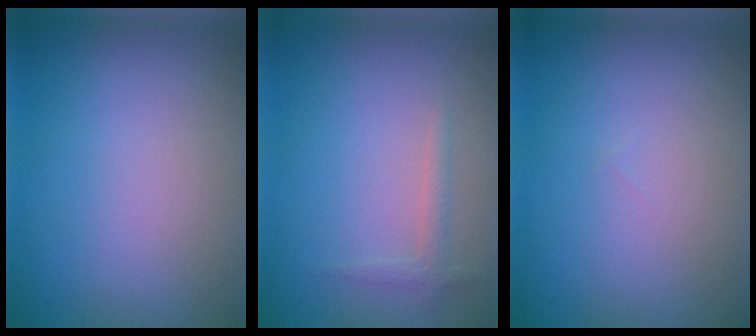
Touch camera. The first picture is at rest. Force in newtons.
{"total": 1.2, "press": 1.2, "slide": 0.0}
{"total": 0.0}